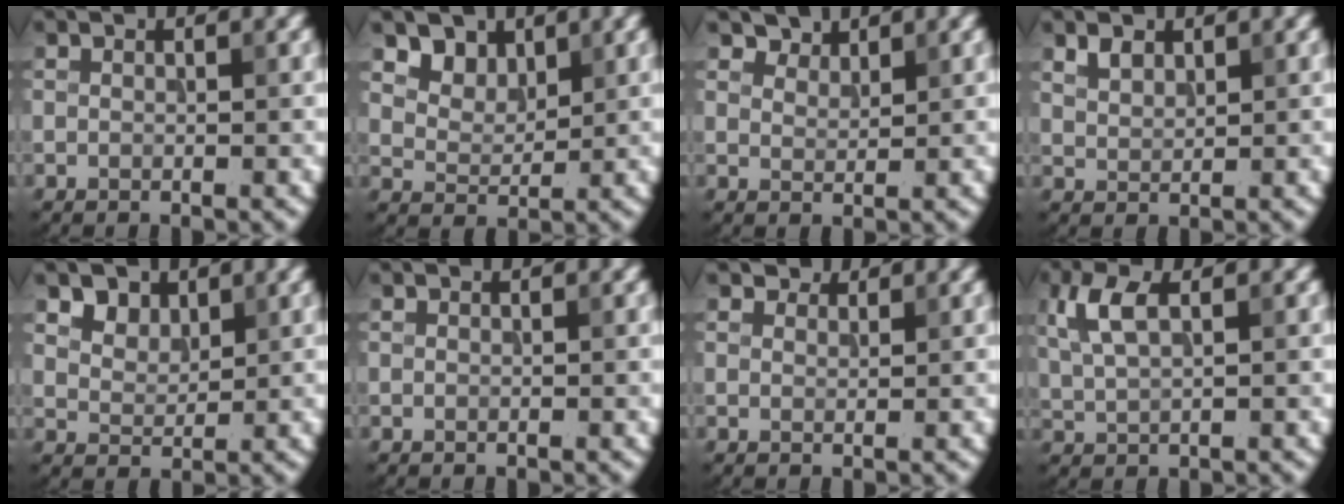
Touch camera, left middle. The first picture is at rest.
{"total": 3.1, "force": [2.1, 2.1, 1.1], "torque": [-0.031, -0.022, 0.052]}
{"total": 2.1, "force": [2.0, 0.8, 0.3], "torque": [-0.013, -0.008, 0.039]}
{"total": 1.5, "force": [1.1, 0.9, 0.6], "torque": [-0.013, 0.002, 0.025]}
{"total": 3.1, "force": [2.1, 2.0, 1.2], "torque": [-0.034, -0.013, 0.053]}
{"total": 0.0}
{"total": 1.6, "force": [1.4, 0.6, 0.2], "torque": [-0.009, -0.003, 0.015]}
{"total": 3.6, "force": [1.3, 1.6, 2.9], "torque": [-0.068, 0.007, 0.027]}